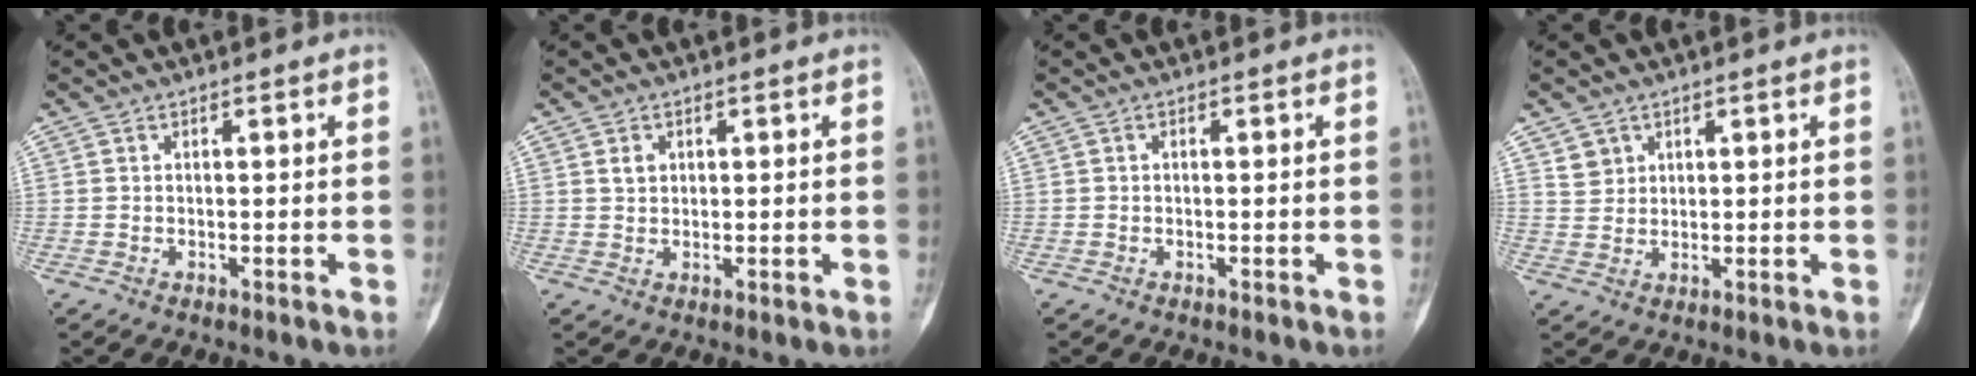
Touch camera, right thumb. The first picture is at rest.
{"total": 1.8, "force": [0.7, 1.4, 0.9], "torque": [-0.011, -0.001, 0.013]}
{"total": 0.0}
{"total": 2.8, "force": [1.7, 2.2, 0.4], "torque": [0.010, -0.009, 0.030]}